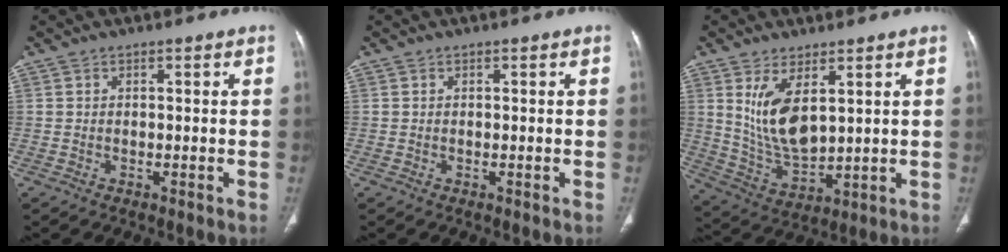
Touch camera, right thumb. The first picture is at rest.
{"total": 0.0}
{"total": 10.8, "force": [3.8, 5.1, 8.8], "torque": [-0.157, -0.030, 0.092]}